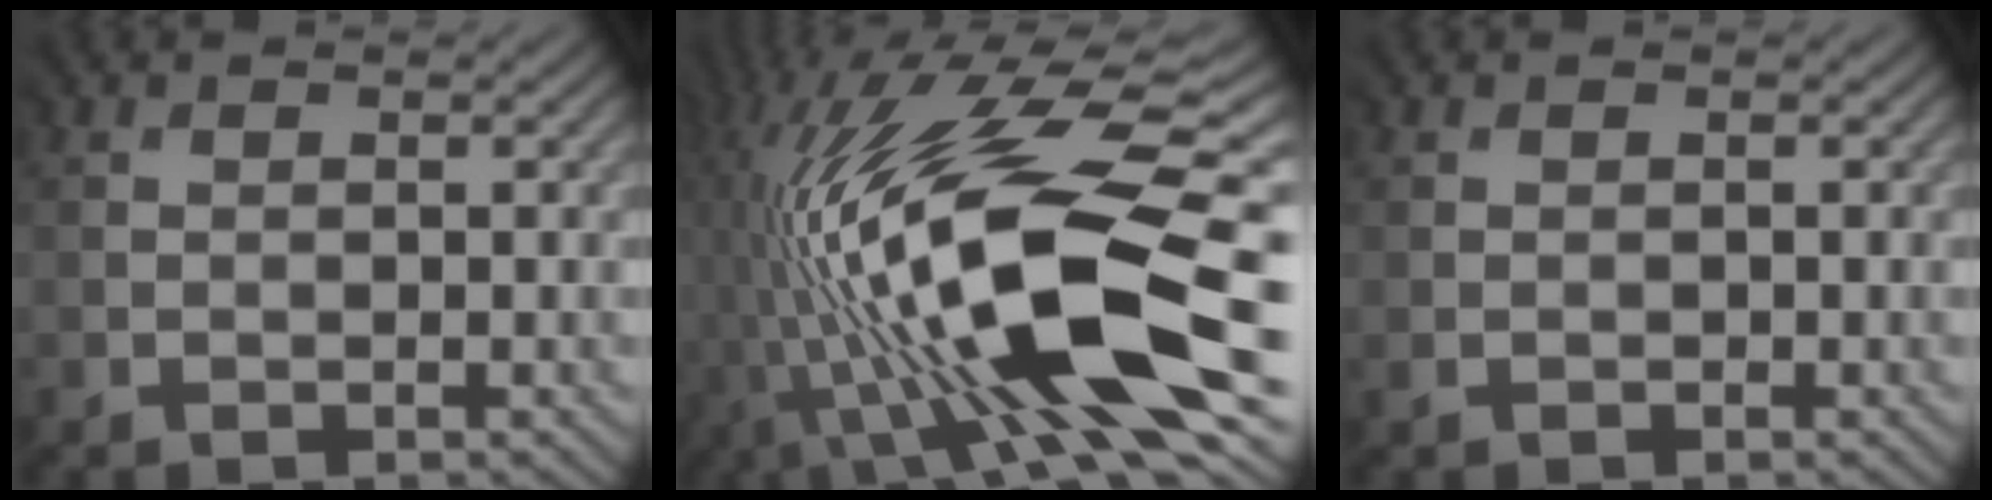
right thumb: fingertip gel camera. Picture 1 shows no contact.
{"total": 17.6, "force": [-2.6, 6.1, 16.3], "torque": [-0.322, -0.006, -0.053]}
{"total": 0.0}